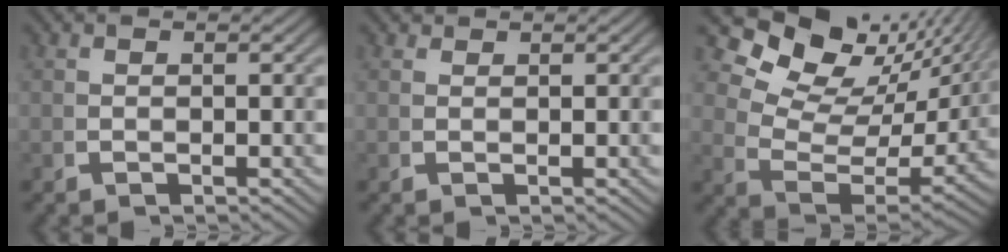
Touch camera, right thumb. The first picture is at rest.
{"total": 1.0, "force": [0.9, 0.0, -0.1], "torque": [0.011, 0.004, 0.018]}
{"total": 11.0, "force": [4.8, 6.4, 7.6], "torque": [-0.131, 0.005, 0.073]}